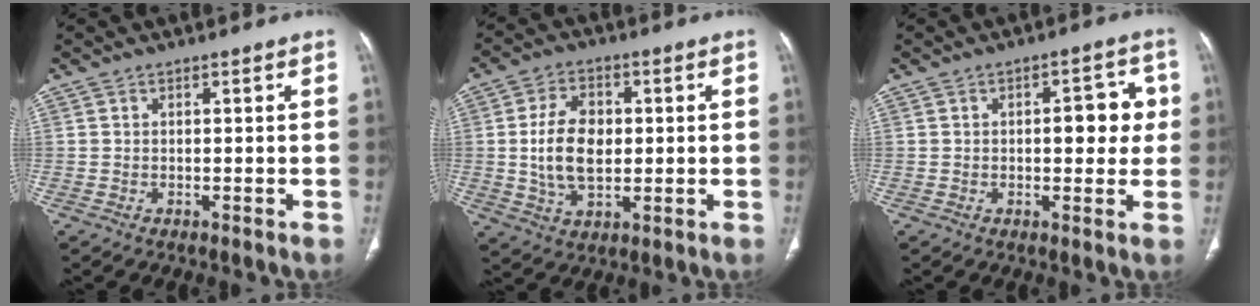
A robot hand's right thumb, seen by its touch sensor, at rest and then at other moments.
{"total": 10.9, "force": [0.4, 7.0, 8.3], "torque": [-0.141, 0.002, 0.010]}
{"total": 7.6, "force": [0.8, 4.0, 6.4], "torque": [-0.048, 0.012, 0.008]}